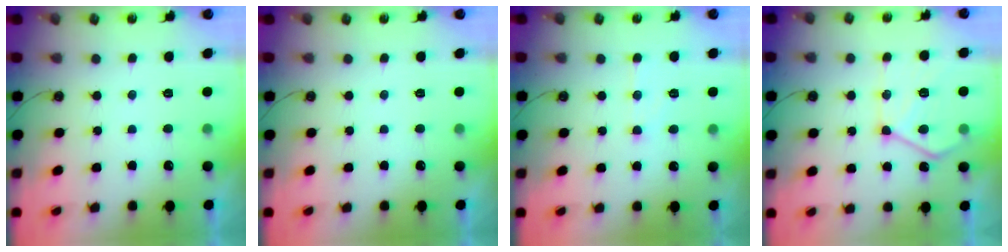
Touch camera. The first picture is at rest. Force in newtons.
{"total": 0.0}
{"total": 6.9, "press": 6.9, "slide": 0.4}
{"total": 13.5, "press": 13.4, "slide": 1.2}